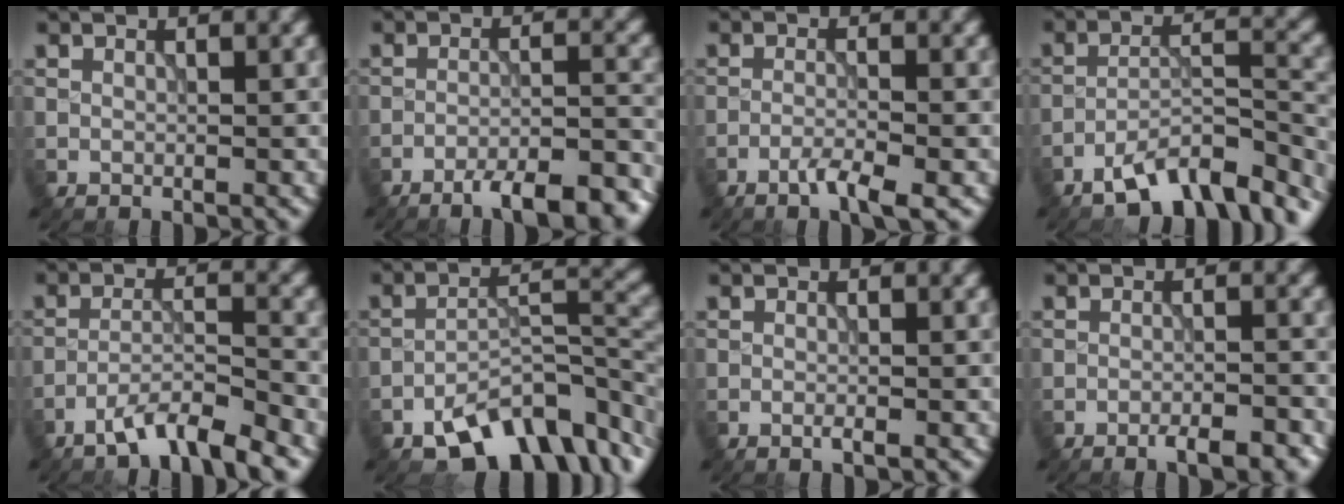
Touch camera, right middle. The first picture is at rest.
{"total": 8.7, "force": [-6.9, 1.9, 5.0], "torque": [-0.076, -0.004, -0.091]}
{"total": 2.8, "force": [-1.7, 0.3, 2.1], "torque": [-0.038, 0.001, -0.039]}
{"total": 8.3, "force": [-6.4, 2.2, 4.7], "torque": [-0.068, 0.002, -0.112]}
{"total": 5.0, "force": [-3.9, 0.6, 3.1], "torque": [-0.050, 0.006, -0.077]}
{"total": 9.4, "force": [-5.8, 4.1, 6.1], "torque": [-0.083, -0.002, -0.099]}
{"total": 0.9, "force": [-0.5, 0.1, 0.8], "torque": [-0.011, -0.001, -0.010]}
{"total": 3.6, "force": [-2.6, 0.8, 2.3], "torque": [-0.040, 0.001, -0.037]}